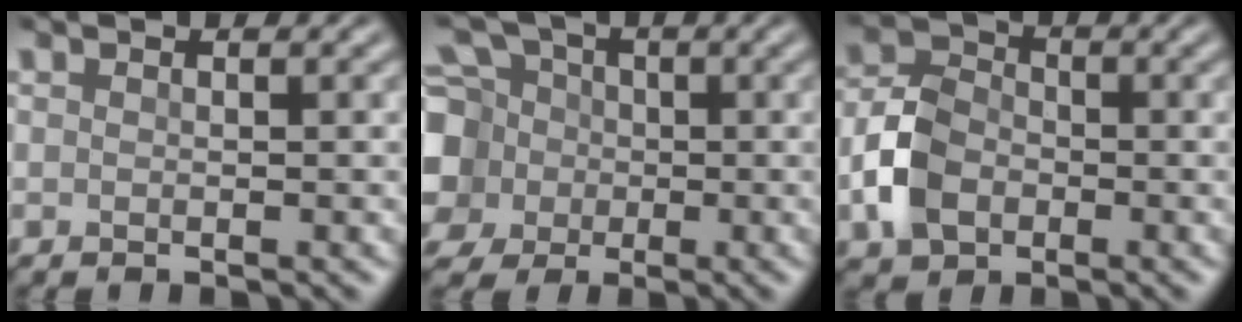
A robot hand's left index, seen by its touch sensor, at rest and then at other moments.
{"total": 10.6, "force": [-1.2, 9.5, 4.6], "torque": [-0.127, 0.009, -0.049]}
{"total": 5.1, "force": [-1.7, 3.7, 3.0], "torque": [-0.062, 0.004, -0.040]}